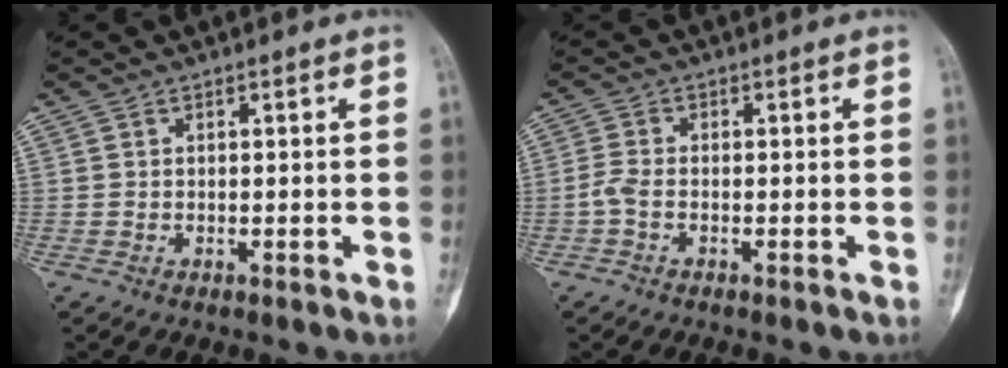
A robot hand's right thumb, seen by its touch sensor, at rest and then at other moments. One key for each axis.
{"total": 2.5, "fx": -0.9, "fy": 1.2, "fz": 2.0, "tx": -0.050, "ty": 0.003, "tz": -0.025}